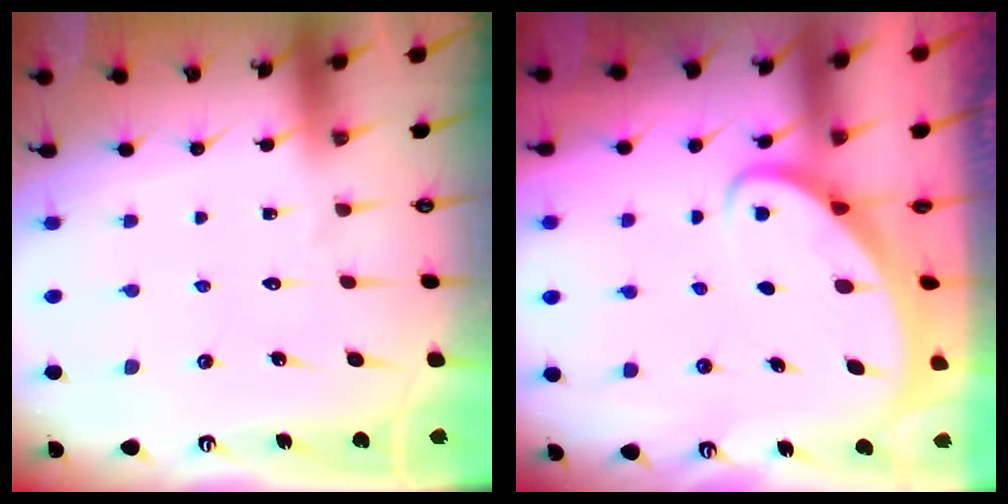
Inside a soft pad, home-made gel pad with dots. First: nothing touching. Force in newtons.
{"total": 3.1, "press": 3.1, "slide": 0.4}